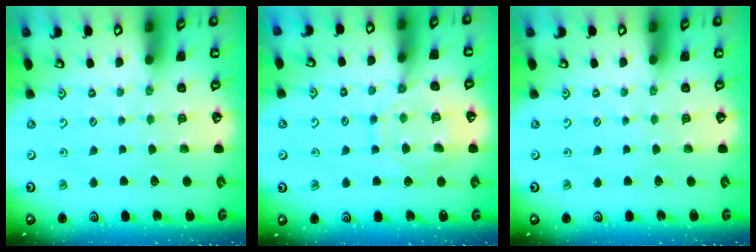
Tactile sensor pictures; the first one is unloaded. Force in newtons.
{"total": 11.8, "press": 11.7, "slide": 1.0}
{"total": 0.0}